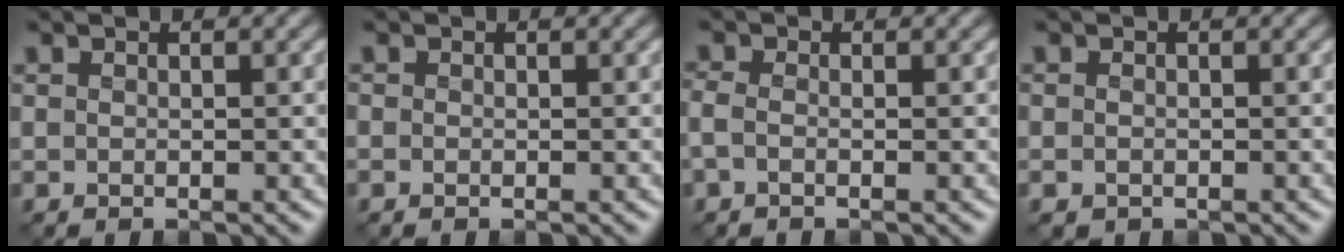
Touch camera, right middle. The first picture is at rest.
{"total": 0.5, "force": [-0.3, 0.4, 0.1], "torque": [0.000, -0.004, -0.010]}
{"total": 1.7, "force": [-0.8, 0.9, 1.2], "torque": [-0.037, -0.002, -0.024]}
{"total": 0.8, "force": [-0.5, 0.6, 0.3], "torque": [-0.006, -0.010, -0.010]}